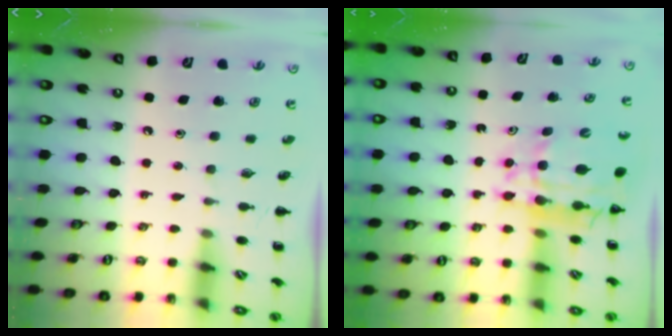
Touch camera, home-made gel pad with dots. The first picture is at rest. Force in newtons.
{"total": 13.1, "press": 12.5, "slide": 3.7}